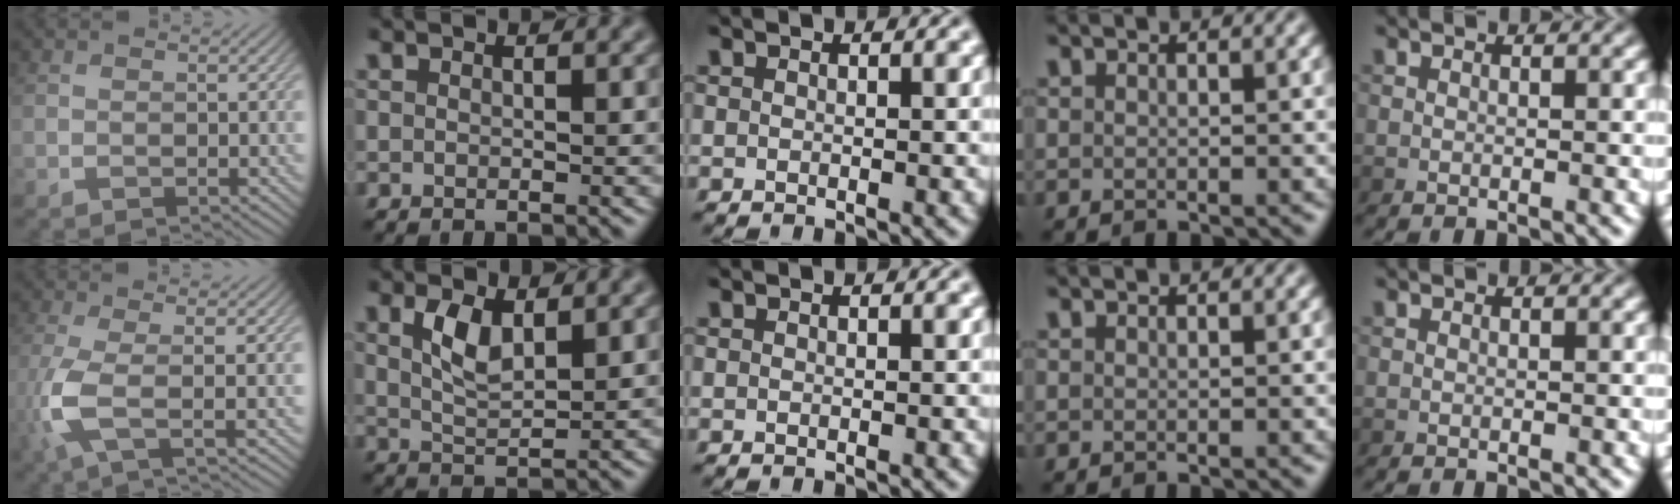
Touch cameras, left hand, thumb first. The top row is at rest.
{"thumb": {"total": 5.2, "force": [-0.4, 1.3, 5.0], "torque": [-0.127, -0.010, -0.015]}, "index": {"total": 2.9, "force": [0.9, 1.3, 2.5], "torque": [-0.055, 0.001, 0.025]}}